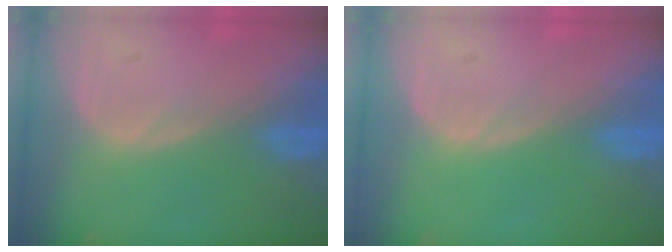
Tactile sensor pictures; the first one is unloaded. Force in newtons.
{"total": 0.0}